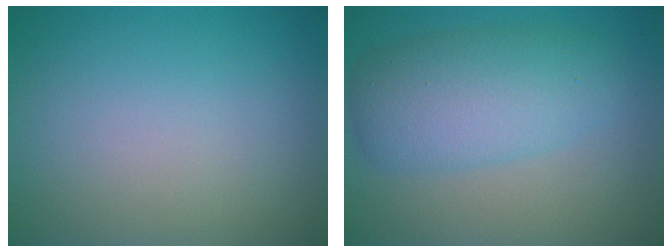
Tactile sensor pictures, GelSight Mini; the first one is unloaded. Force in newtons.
{"total": 5.6, "press": 5.6, "slide": 0.1}